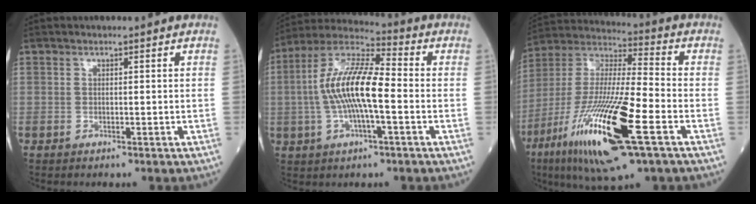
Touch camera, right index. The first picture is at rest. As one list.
[{"total": 13.3, "force": [-1.1, 3.1, 12.9], "torque": [-0.261, 0.018, -0.025]}, {"total": 23.3, "force": [-9.7, 3.2, 20.9], "torque": [-0.428, -0.046, -0.172]}]